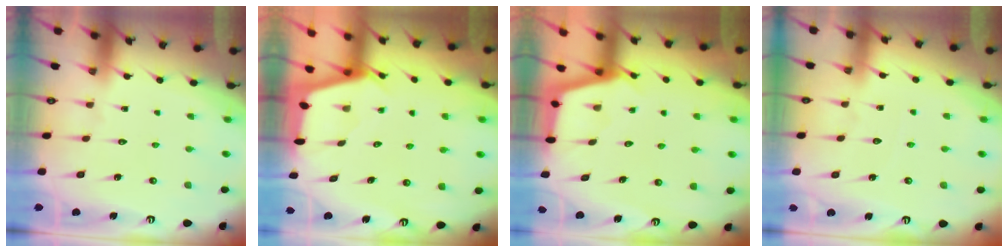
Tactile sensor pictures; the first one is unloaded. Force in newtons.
{"total": 2.4, "press": 2.4, "slide": 0.3}
{"total": 2.8, "press": 2.8, "slide": 0.3}
{"total": 2.0, "press": 2.0, "slide": 0.3}